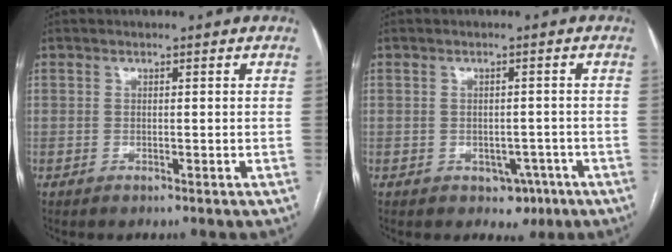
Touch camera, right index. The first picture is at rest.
{"total": 3.5, "force": [-1.6, 2.7, 1.6], "torque": [-0.008, 0.005, -0.010]}